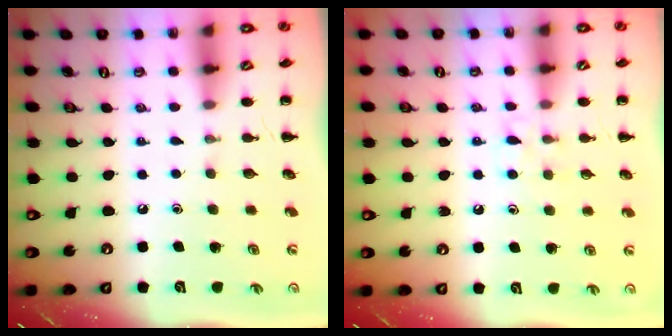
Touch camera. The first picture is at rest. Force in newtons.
{"total": 5.8, "press": 5.6, "slide": 1.7}